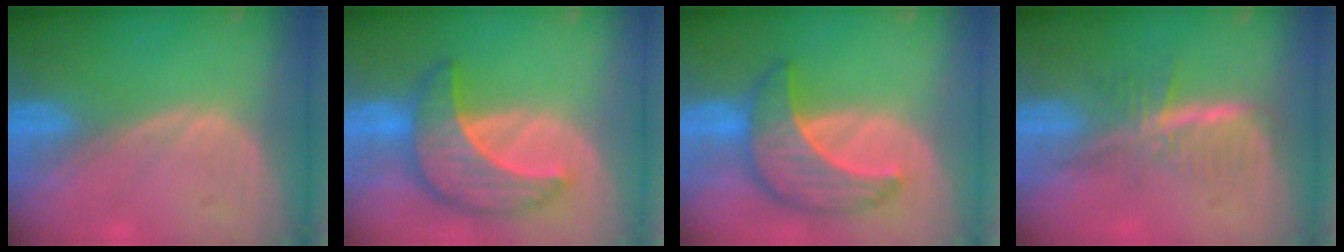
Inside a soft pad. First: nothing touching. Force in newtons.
{"total": 9.4, "press": 9.3, "slide": 0.9}
{"total": 8.8, "press": 8.7, "slide": 0.6}
{"total": 6.0, "press": 5.2, "slide": 2.9}